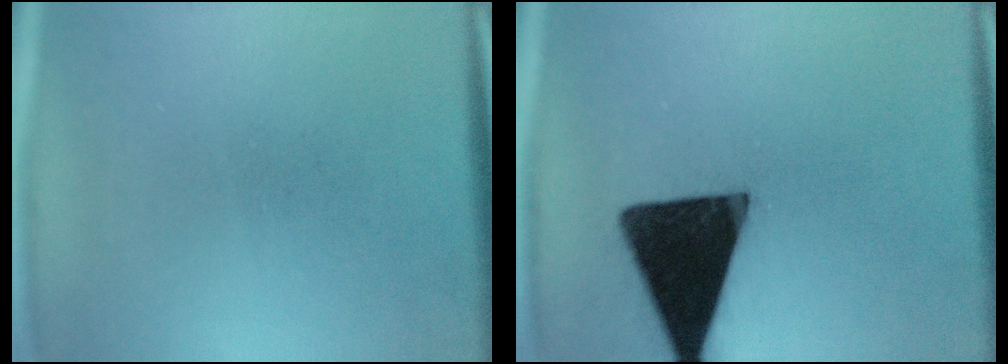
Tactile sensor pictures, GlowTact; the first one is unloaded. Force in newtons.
{"total": 19.2}